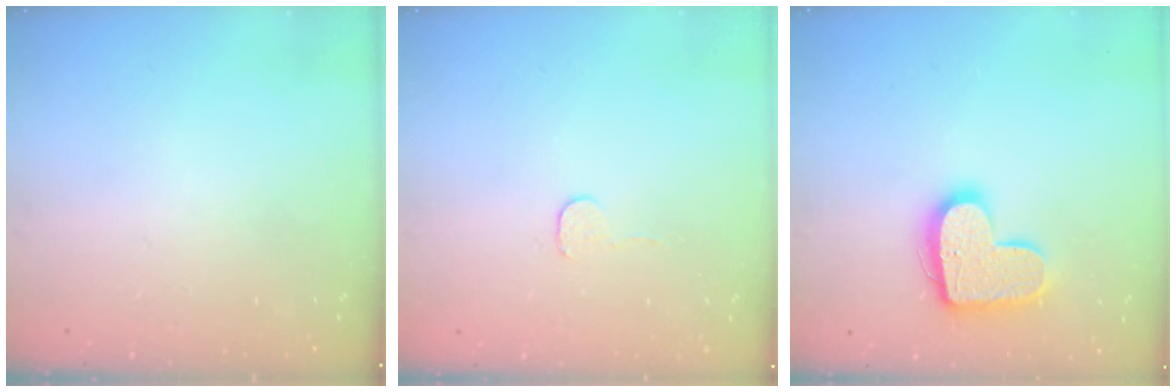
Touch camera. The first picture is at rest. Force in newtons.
{"total": 3.0, "press": 3.0, "slide": 0.3}
{"total": 14.9, "press": 14.9, "slide": 1.0}